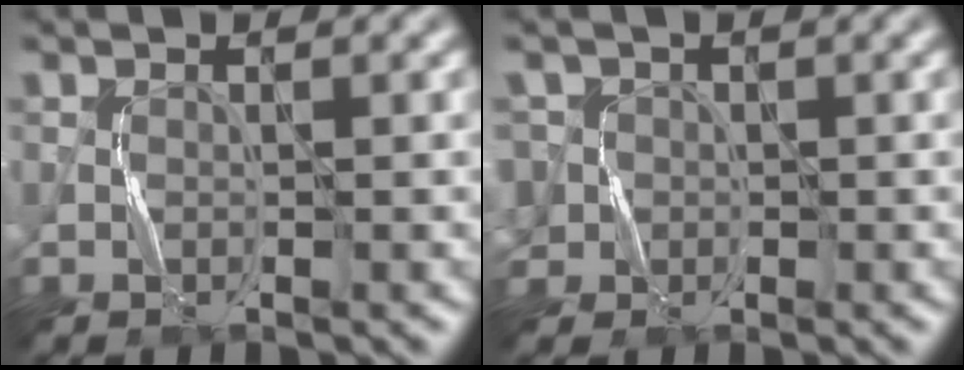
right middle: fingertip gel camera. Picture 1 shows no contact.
{"total": 3.8, "force": [0.2, 3.6, 1.0], "torque": [-0.019, 0.025, -0.013]}